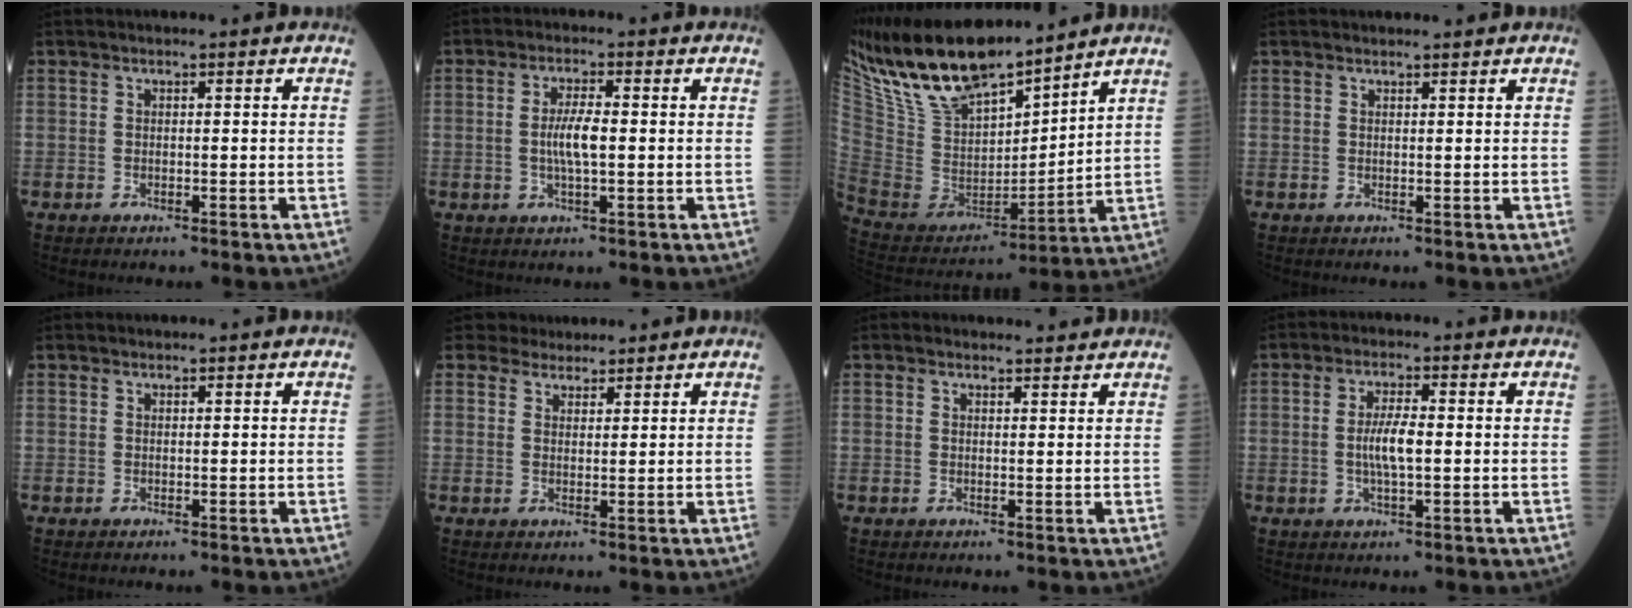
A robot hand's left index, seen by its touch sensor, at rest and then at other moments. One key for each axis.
{"total": 4.5, "fx": -0.3, "fy": 0.8, "fz": 4.4, "tx": -0.092, "ty": -0.002, "tz": -0.007}
{"total": 18.7, "fx": 15.9, "fy": 4.0, "fz": 8.9, "tx": -0.182, "ty": 0.003, "tz": 0.310}
{"total": 1.5, "fx": 1.5, "fy": 0.1, "fz": 0.2, "tx": -0.005, "ty": 0.006, "tz": 0.023}
{"total": 0.0}
{"total": 3.5, "fx": 3.1, "fy": 1.5, "fz": 0.0, "tx": 0.003, "ty": 0.013, "tz": 0.051}
{"total": 2.7, "fx": 2.6, "fy": 0.6, "fz": 0.2, "tx": -0.008, "ty": 0.003, "tz": 0.031}
{"total": 4.4, "fx": -0.3, "fy": 0.8, "fz": 4.3, "tx": -0.092, "ty": -0.002, "tz": -0.007}